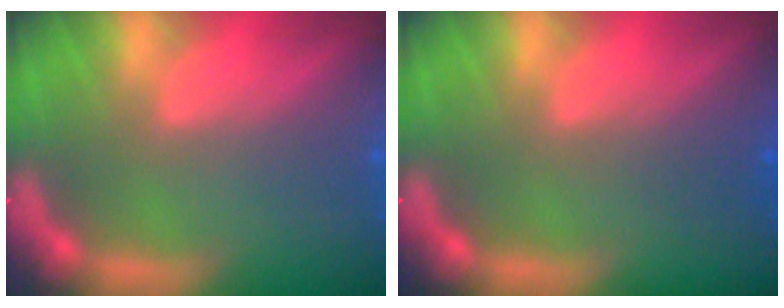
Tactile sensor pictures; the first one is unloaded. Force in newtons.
{"total": 1.5}